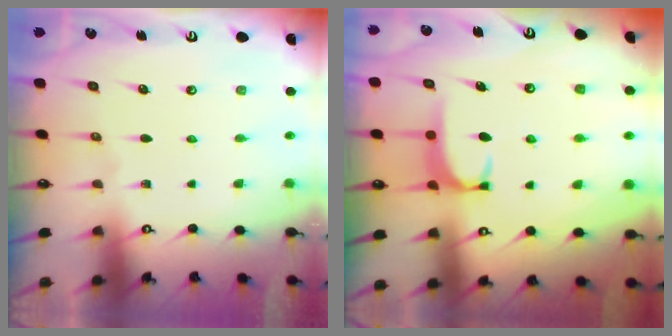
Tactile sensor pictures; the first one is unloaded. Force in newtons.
{"total": 1.6, "press": 1.6, "slide": 0.5}